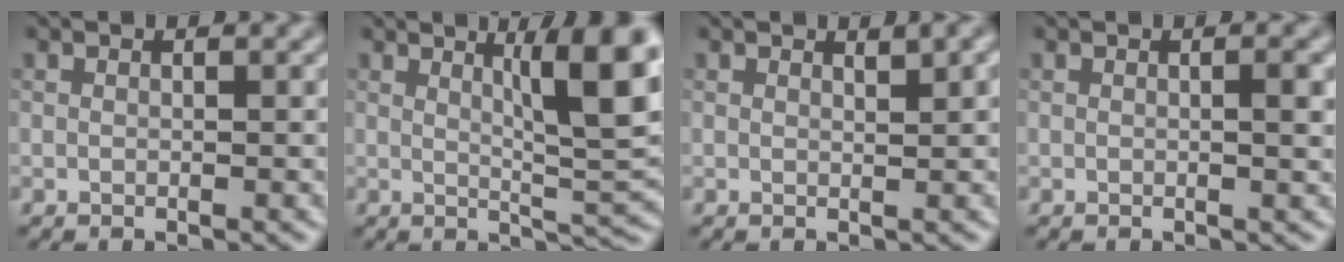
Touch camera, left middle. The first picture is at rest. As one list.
[{"total": 8.0, "force": [2.8, 1.4, 7.4], "torque": [-0.094, -0.002, 0.047]}, {"total": 1.5, "force": [1.0, 0.2, 1.0], "torque": [-0.012, 0.002, 0.016]}, {"total": 1.5, "force": [0.1, 0.3, 1.5], "torque": [-0.021, 0.001, 0.000]}]